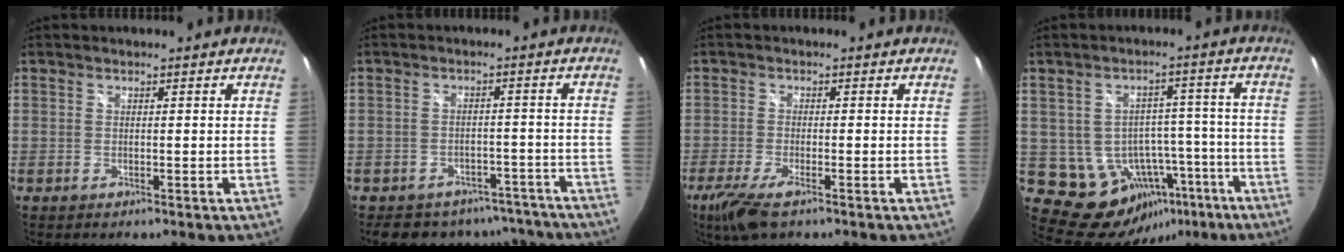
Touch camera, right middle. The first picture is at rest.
{"total": 12.5, "force": [-10.4, 6.3, 3.2], "torque": [-0.064, 0.025, -0.116]}
{"total": 6.4, "force": [-4.2, 1.5, 4.6], "torque": [-0.111, -0.023, -0.079]}
{"total": 13.9, "force": [-6.4, 11.0, 5.6], "torque": [-0.098, 0.037, -0.043]}